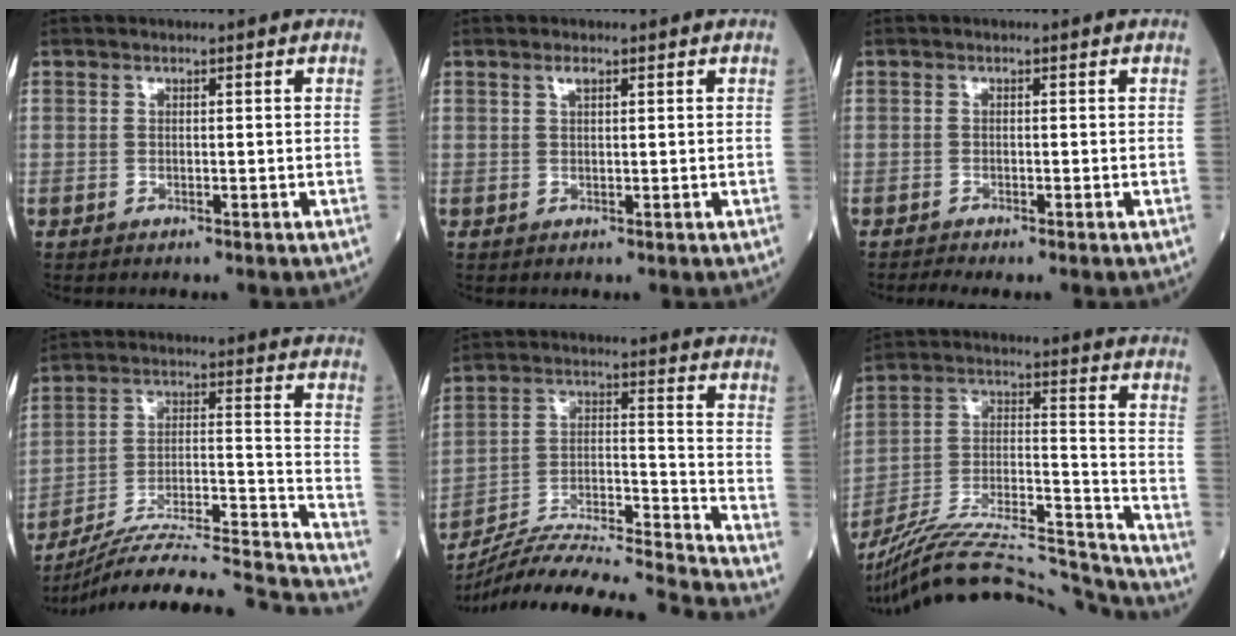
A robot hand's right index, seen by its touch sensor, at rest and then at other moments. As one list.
[{"total": 1.0, "force": [0.7, 0.2, 0.7], "torque": [-0.013, 0.007, 0.015]}, {"total": 1.1, "force": [-1.0, -0.2, 0.4], "torque": [-0.016, -0.003, -0.022]}, {"total": 29.3, "force": [-27.7, -0.1, 9.6], "torque": [-0.097, -0.003, -0.401]}, {"total": 21.8, "force": [-20.6, -2.2, 6.7], "torque": [-0.124, -0.007, -0.335]}, {"total": 26.0, "force": [-24.6, 1.0, 8.3], "torque": [-0.143, -0.002, -0.393]}]